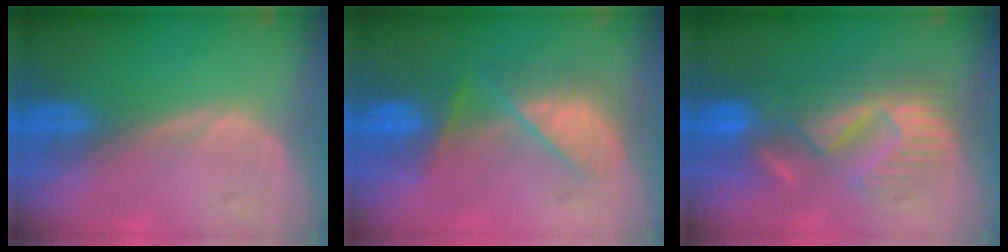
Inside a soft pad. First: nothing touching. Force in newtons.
{"total": 7.5, "press": 7.1, "slide": 2.5}
{"total": 9.4, "press": 9.2, "slide": 2.0}